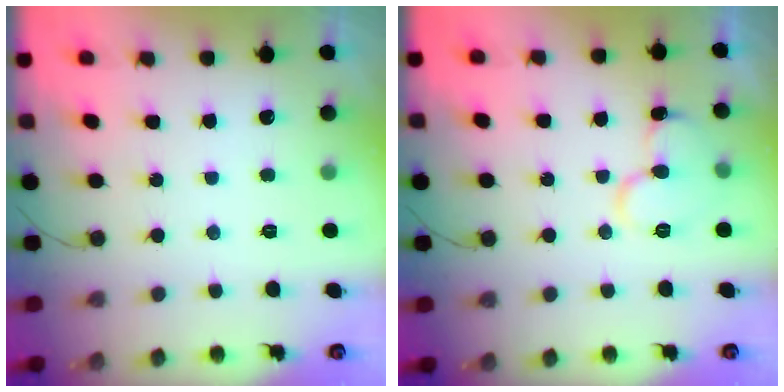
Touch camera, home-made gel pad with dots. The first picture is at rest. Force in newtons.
{"total": 11.3, "press": 11.3, "slide": 1.1}